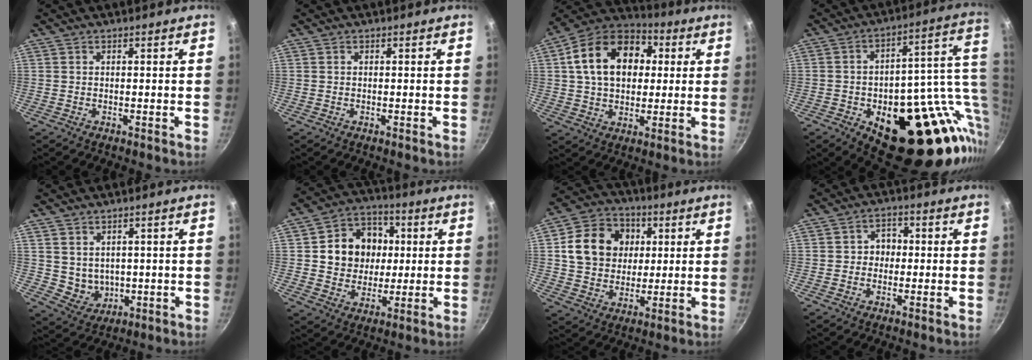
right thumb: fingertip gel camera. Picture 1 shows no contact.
{"total": 0.0}
{"total": 18.5, "force": [3.8, 13.2, 12.4], "torque": [-0.183, 0.026, 0.049]}
{"total": 30.2, "force": [-6.3, 16.2, 24.7], "torque": [-0.265, 0.007, -0.072]}
{"total": 5.3, "force": [0.9, 4.6, 2.4], "torque": [-0.023, -0.008, 0.032]}
{"total": 13.5, "force": [2.0, 11.7, 6.4], "torque": [-0.067, 0.010, 0.030]}
{"total": 14.5, "force": [3.1, 12.1, 7.2], "torque": [-0.101, 0.010, 0.049]}
{"total": 3.8, "force": [-0.2, 3.4, 1.8], "torque": [0.005, 0.008, -0.008]}